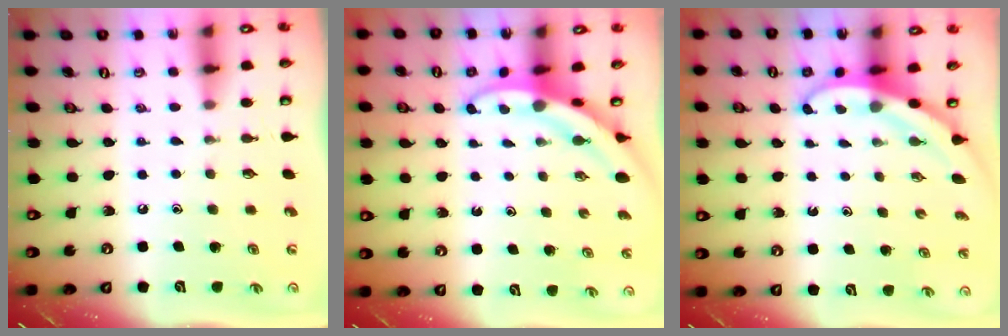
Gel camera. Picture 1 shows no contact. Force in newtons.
{"total": 3.2, "press": 3.2, "slide": 0.3}
{"total": 3.1, "press": 3.1, "slide": 0.2}